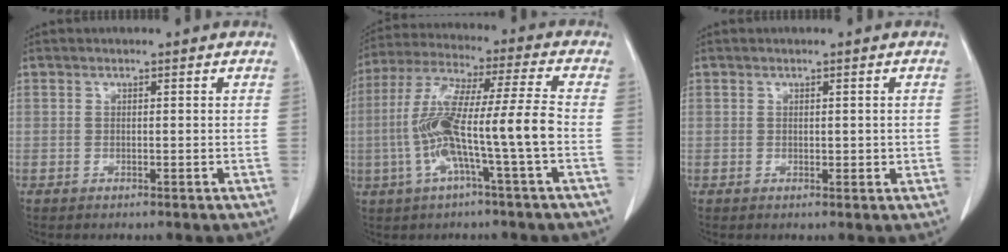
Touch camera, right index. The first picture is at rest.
{"total": 13.6, "force": [-3.0, -0.4, 13.2], "torque": [-0.263, 0.018, -0.061]}
{"total": 1.4, "force": [0.0, 0.9, 1.1], "torque": [-0.014, -0.001, 0.004]}